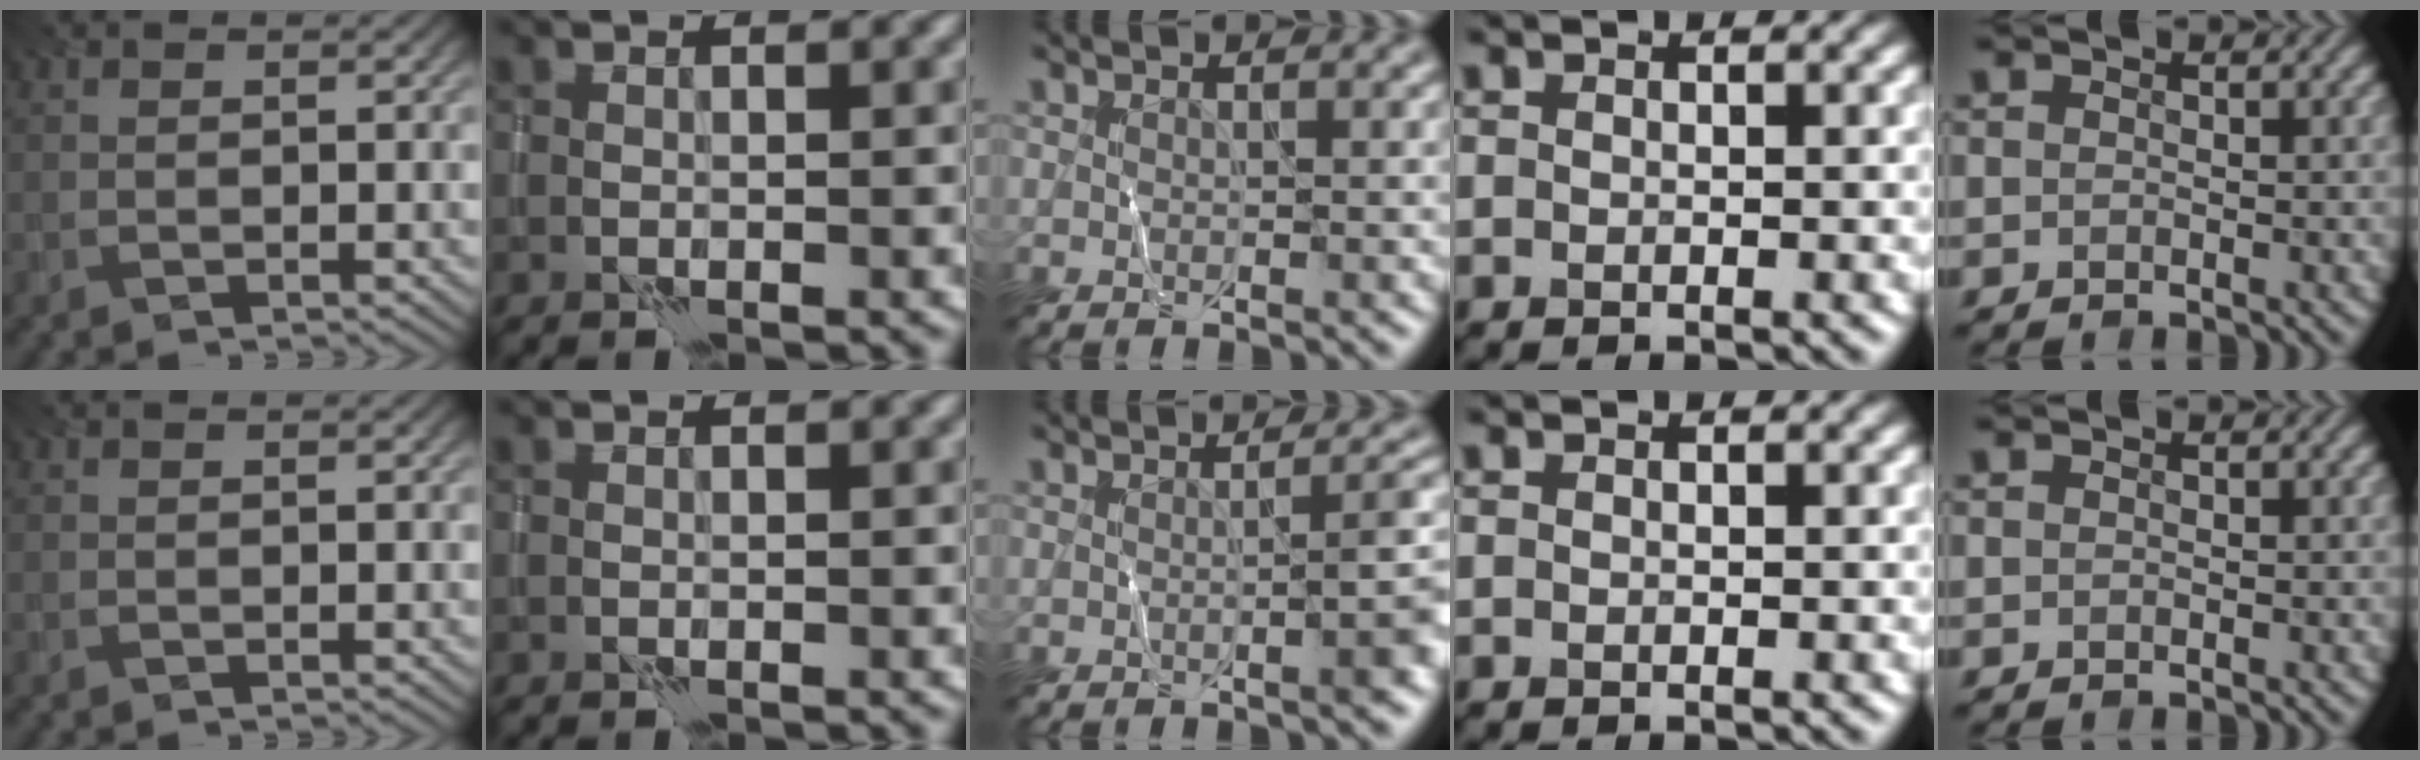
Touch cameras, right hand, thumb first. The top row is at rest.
{"middle": {"total": 4.0, "force": [-0.6, 1.0, 3.9], "torque": [-0.038, 0.010, -0.010]}}